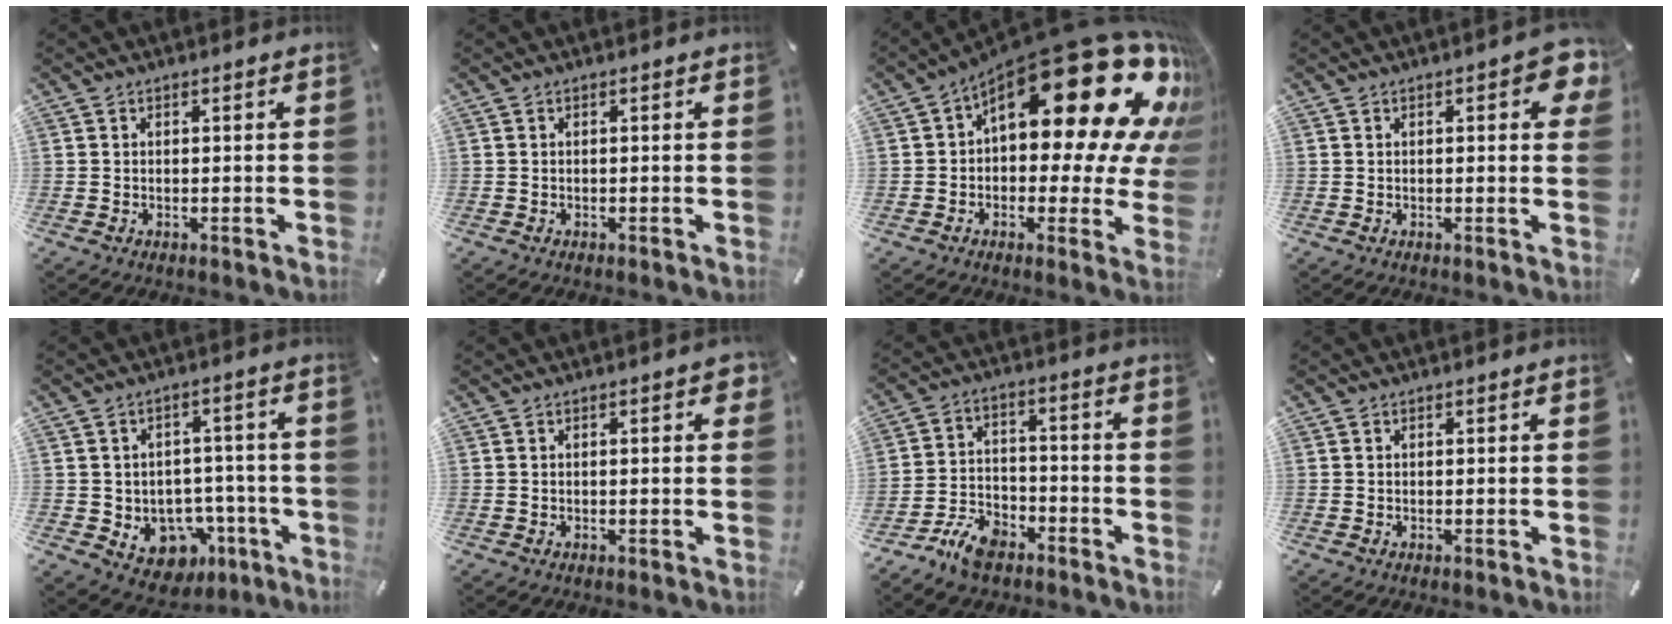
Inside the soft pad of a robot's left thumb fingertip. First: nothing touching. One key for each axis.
{"total": 0.0}
{"total": 30.5, "fx": 13.3, "fy": 13.3, "fz": 24.0, "tx": -0.336, "ty": -0.101, "tz": 0.231}
{"total": 5.6, "fx": 1.7, "fy": 2.1, "fz": 4.9, "tx": -0.064, "ty": -0.003, "tz": 0.023}
{"total": 8.4, "fx": -2.2, "fy": 7.7, "fz": 2.5, "tx": -0.029, "ty": 0.005, "tz": -0.024}
{"total": 2.5, "fx": 0.4, "fy": 0.9, "fz": 2.3, "tx": -0.029, "ty": 0.000, "tz": 0.001}
{"total": 9.4, "fx": -6.8, "fy": 5.1, "fz": 4.1, "tx": -0.080, "ty": 0.043, "tz": -0.128}
{"total": 0.0}